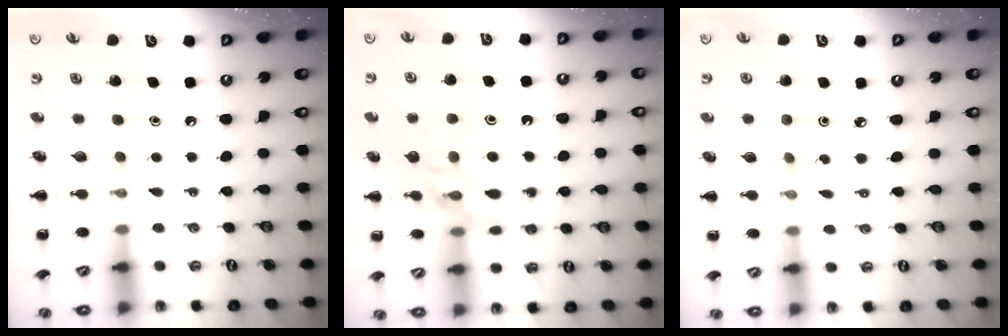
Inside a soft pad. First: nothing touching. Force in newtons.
{"total": 13.4, "press": 13.3, "slide": 2.0}
{"total": 2.7, "press": 2.5, "slide": 0.9}